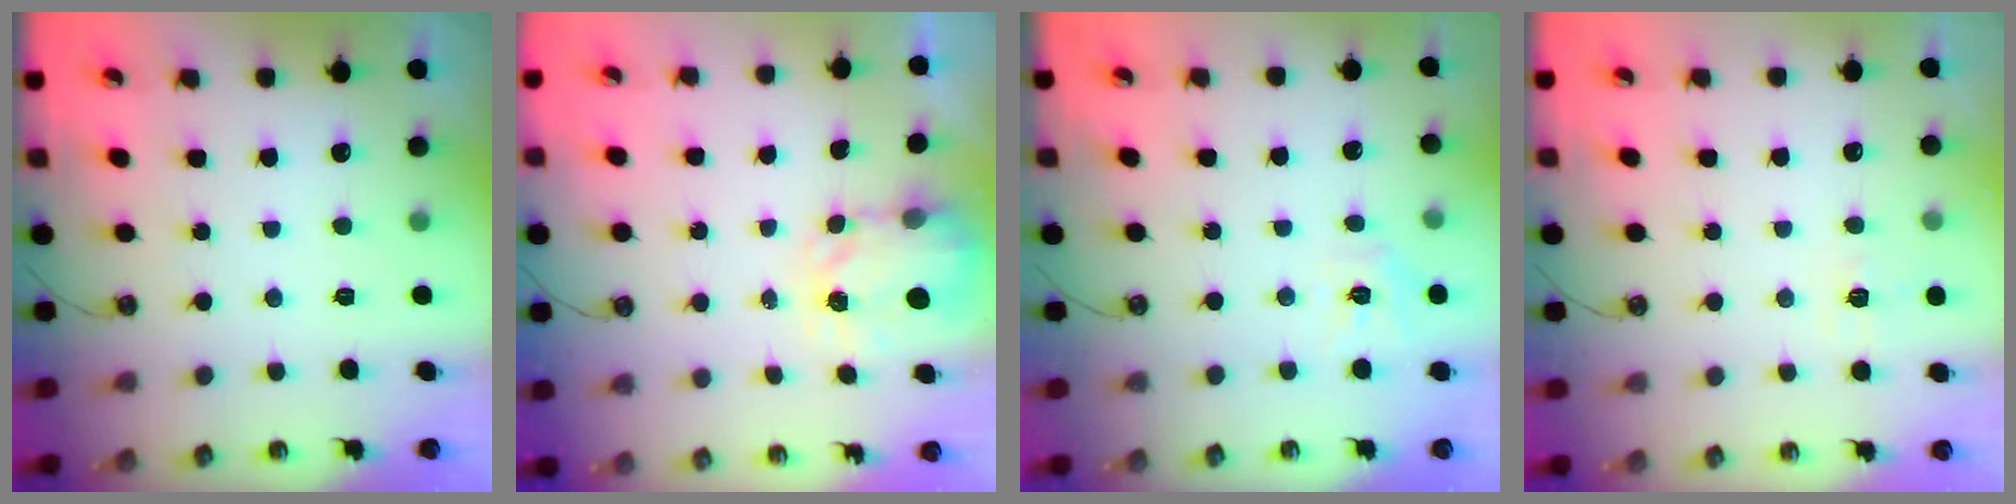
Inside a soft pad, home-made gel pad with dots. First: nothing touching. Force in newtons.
{"total": 3.5, "press": 3.5, "slide": 0.6}
{"total": 8.9, "press": 8.8, "slide": 1.0}
{"total": 5.4, "press": 5.3, "slide": 0.7}